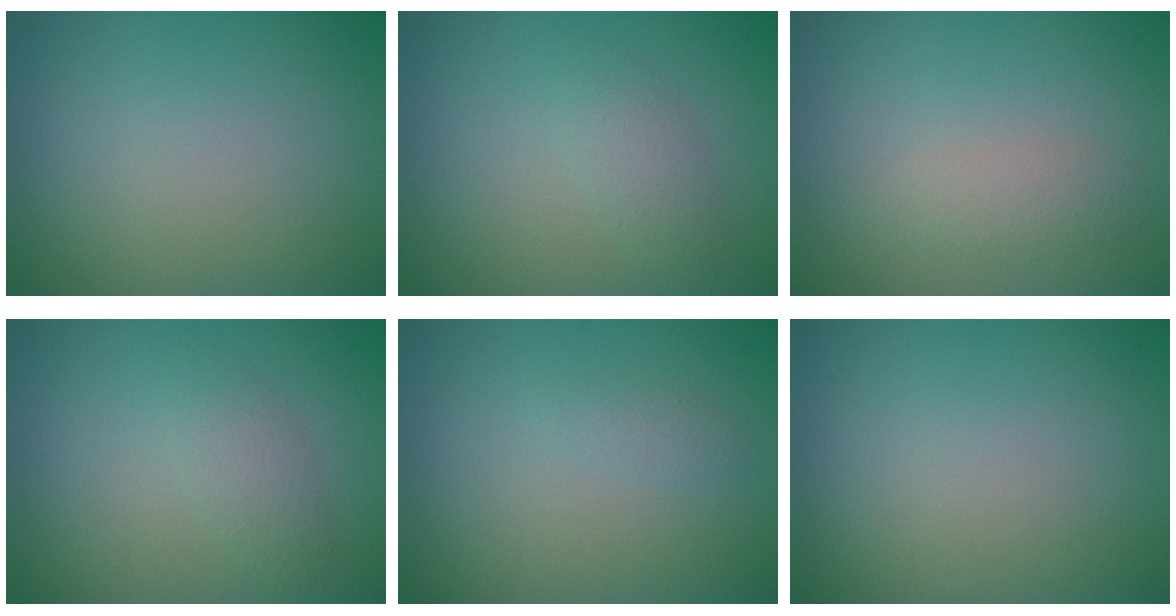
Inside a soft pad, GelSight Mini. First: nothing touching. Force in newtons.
{"total": 1.7, "press": 1.7, "slide": 0.0}
{"total": 1.4, "press": 1.4, "slide": 0.1}
{"total": 1.7, "press": 1.7, "slide": 0.0}
{"total": 0.8, "press": 0.7, "slide": 0.1}
{"total": 0.0}